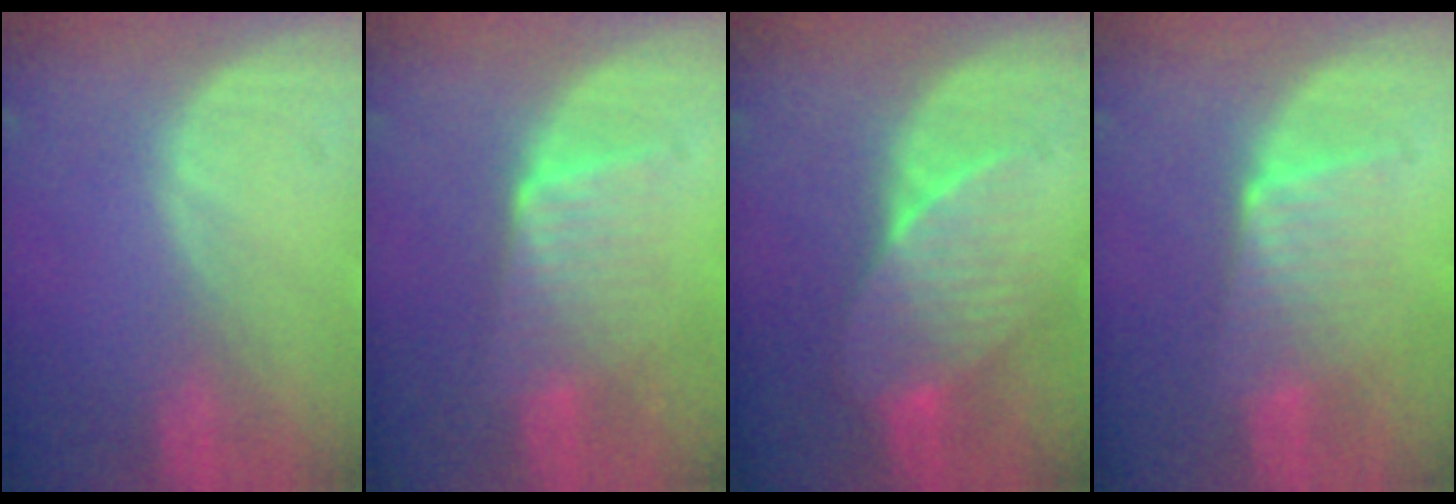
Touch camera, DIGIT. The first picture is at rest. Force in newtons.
{"total": 6.1, "press": 5.5, "slide": 2.6}
{"total": 7.2, "press": 6.6, "slide": 2.8}
{"total": 5.8, "press": 5.4, "slide": 2.1}